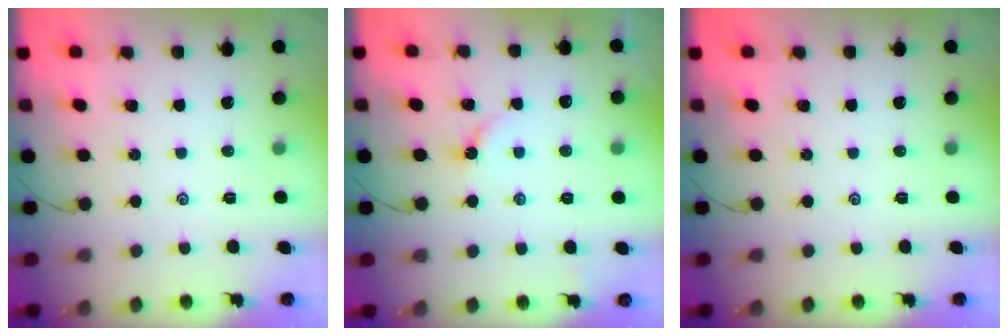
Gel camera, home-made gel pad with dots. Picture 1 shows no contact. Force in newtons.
{"total": 3.2, "press": 3.2, "slide": 0.5}
{"total": 0.0}